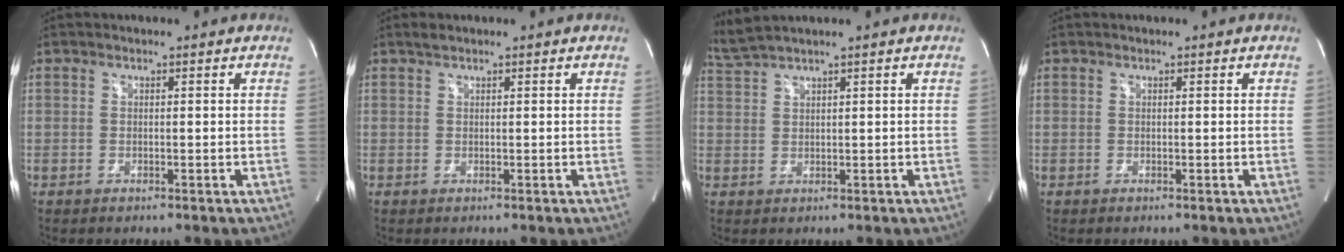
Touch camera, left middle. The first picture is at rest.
{"total": 0.9, "force": [0.8, 0.2, 0.4], "torque": [-0.014, 0.007, 0.018]}
{"total": 3.3, "force": [3.0, -1.1, 0.9], "torque": [-0.034, 0.013, 0.073]}
{"total": 0.0}